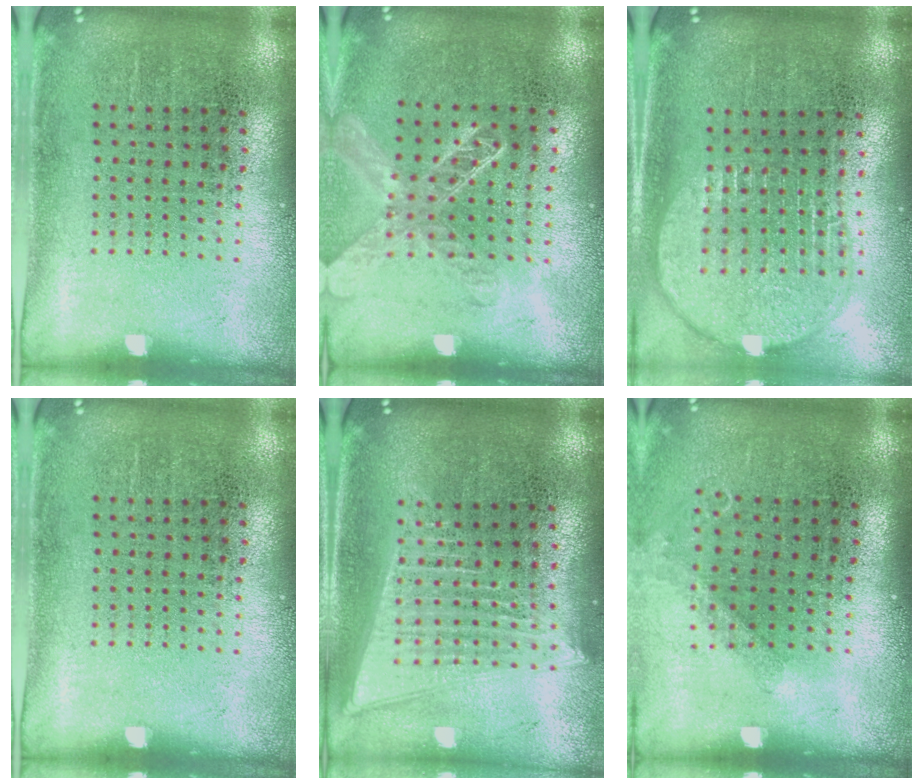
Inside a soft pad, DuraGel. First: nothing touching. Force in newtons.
{"total": 1.4, "press": 1.3, "slide": 0.5}
{"total": 2.0, "press": 1.7, "slide": 1.1}
{"total": 0.0}
{"total": 2.0, "press": 1.7, "slide": 1.1}
{"total": 0.9, "press": 0.8, "slide": 0.3}